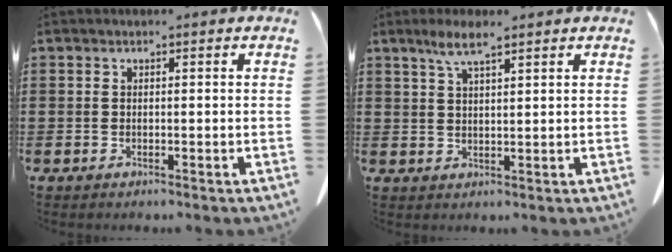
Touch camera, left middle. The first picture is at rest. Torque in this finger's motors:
{"motor_torque": [1.08, 1.06, 0.11, 0.07]}